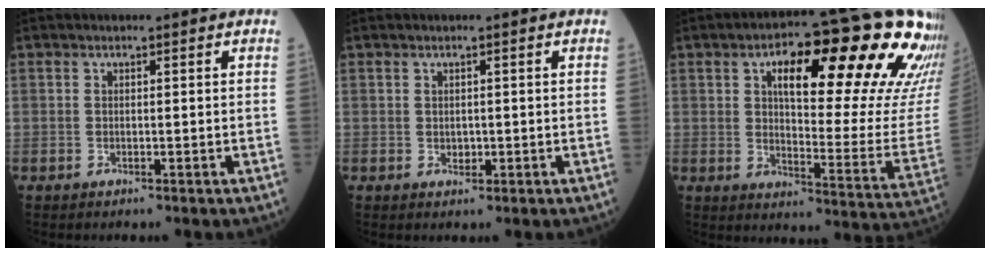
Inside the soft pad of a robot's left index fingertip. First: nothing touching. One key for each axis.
{"total": 0.9, "fx": -0.1, "fy": 0.7, "fz": 0.5, "tx": -0.008, "ty": -0.002, "tz": 0.000}
{"total": 25.7, "fx": 13.0, "fy": 5.4, "fz": 21.5, "tx": -0.256, "ty": 0.027, "tz": 0.178}